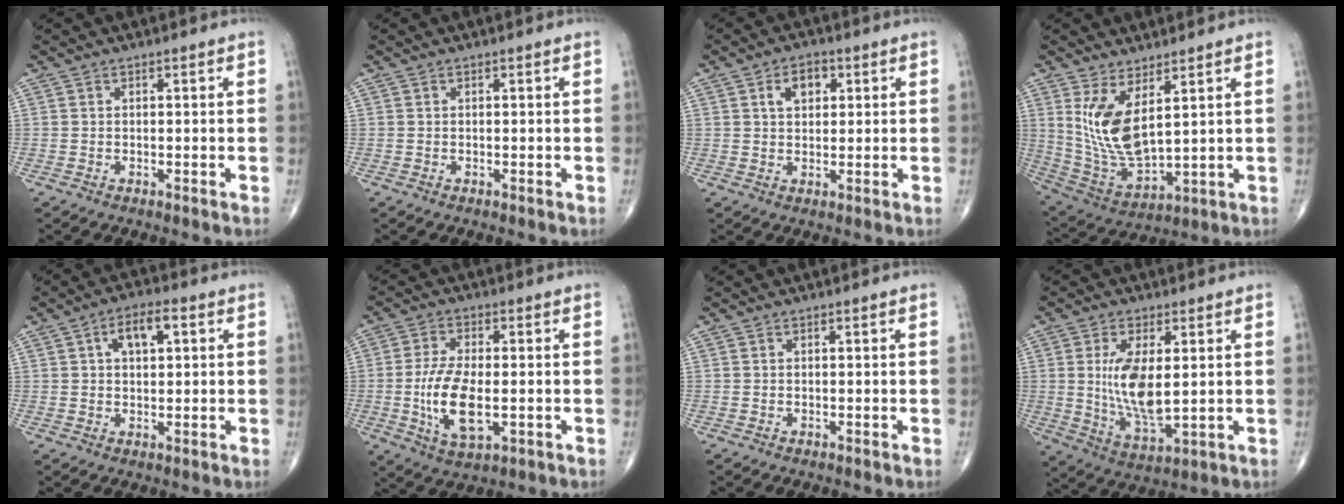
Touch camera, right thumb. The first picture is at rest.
{"total": 0.0}
{"total": 5.0, "force": [1.7, 3.2, 3.3], "torque": [-0.035, 0.002, 0.025]}
{"total": 12.2, "force": [4.2, 5.1, 10.2], "torque": [-0.202, -0.038, 0.103]}
{"total": 6.3, "force": [1.9, 3.1, 5.1], "torque": [-0.073, 0.010, 0.028]}
{"total": 11.0, "force": [-1.7, 4.9, 9.7], "torque": [-0.191, -0.006, -0.028]}
{"total": 0.0}
{"total": 11.5, "force": [1.5, 4.8, 10.3], "torque": [-0.193, -0.026, 0.037]}